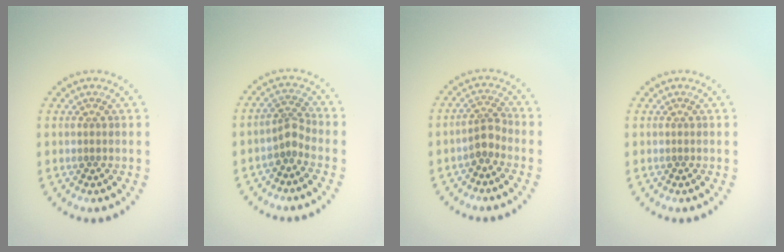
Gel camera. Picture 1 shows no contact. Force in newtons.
{"total": 2.0, "press": 1.4, "slide": 1.5}
{"total": 2.1, "press": 1.6, "slide": 1.3}
{"total": 0.0}